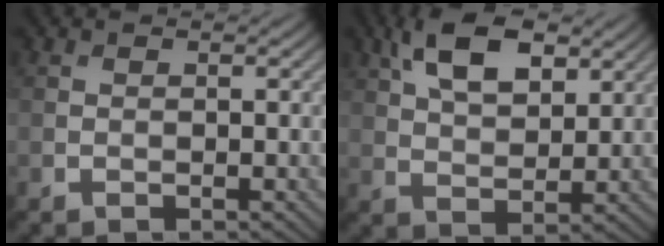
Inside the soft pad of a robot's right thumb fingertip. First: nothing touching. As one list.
[{"total": 9.0, "force": [4.5, 4.4, 6.4], "torque": [-0.132, 0.012, 0.084]}]